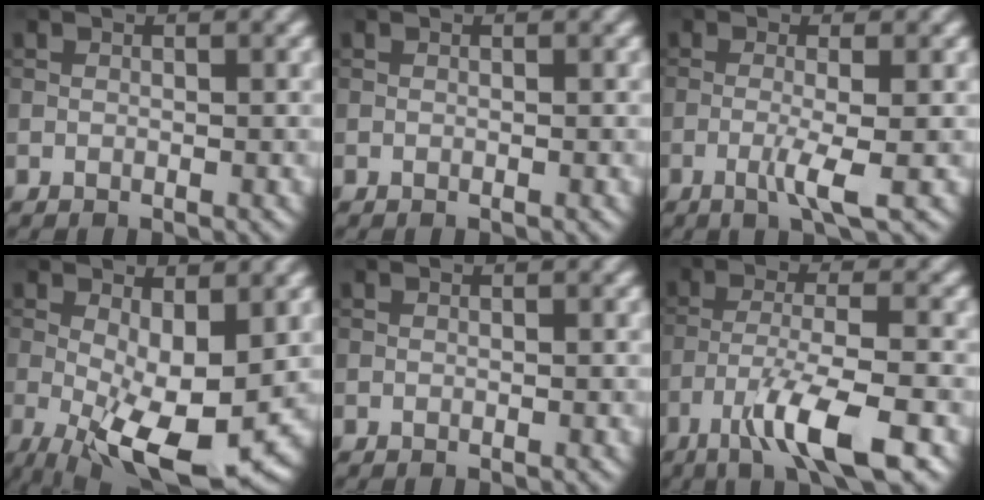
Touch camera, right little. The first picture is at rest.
{"total": 0.0}
{"total": 2.9, "force": [-1.0, 0.2, 2.7], "torque": [-0.052, 0.002, -0.026]}
{"total": 10.5, "force": [-2.3, 4.0, 9.4], "torque": [-0.168, -0.016, -0.034]}
{"total": 0.0}
{"total": 7.1, "force": [-4.1, 1.3, 5.7], "torque": [-0.105, -0.001, -0.080]}